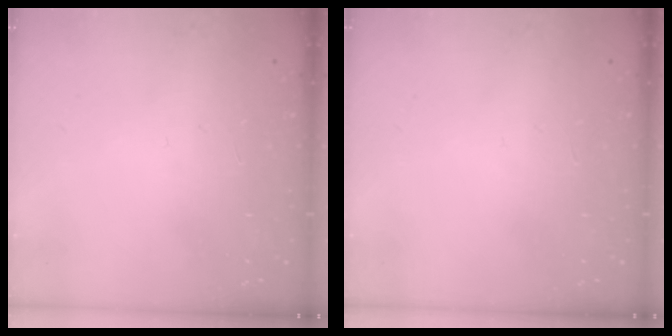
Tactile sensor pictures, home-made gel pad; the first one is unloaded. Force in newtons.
{"total": 0.0}